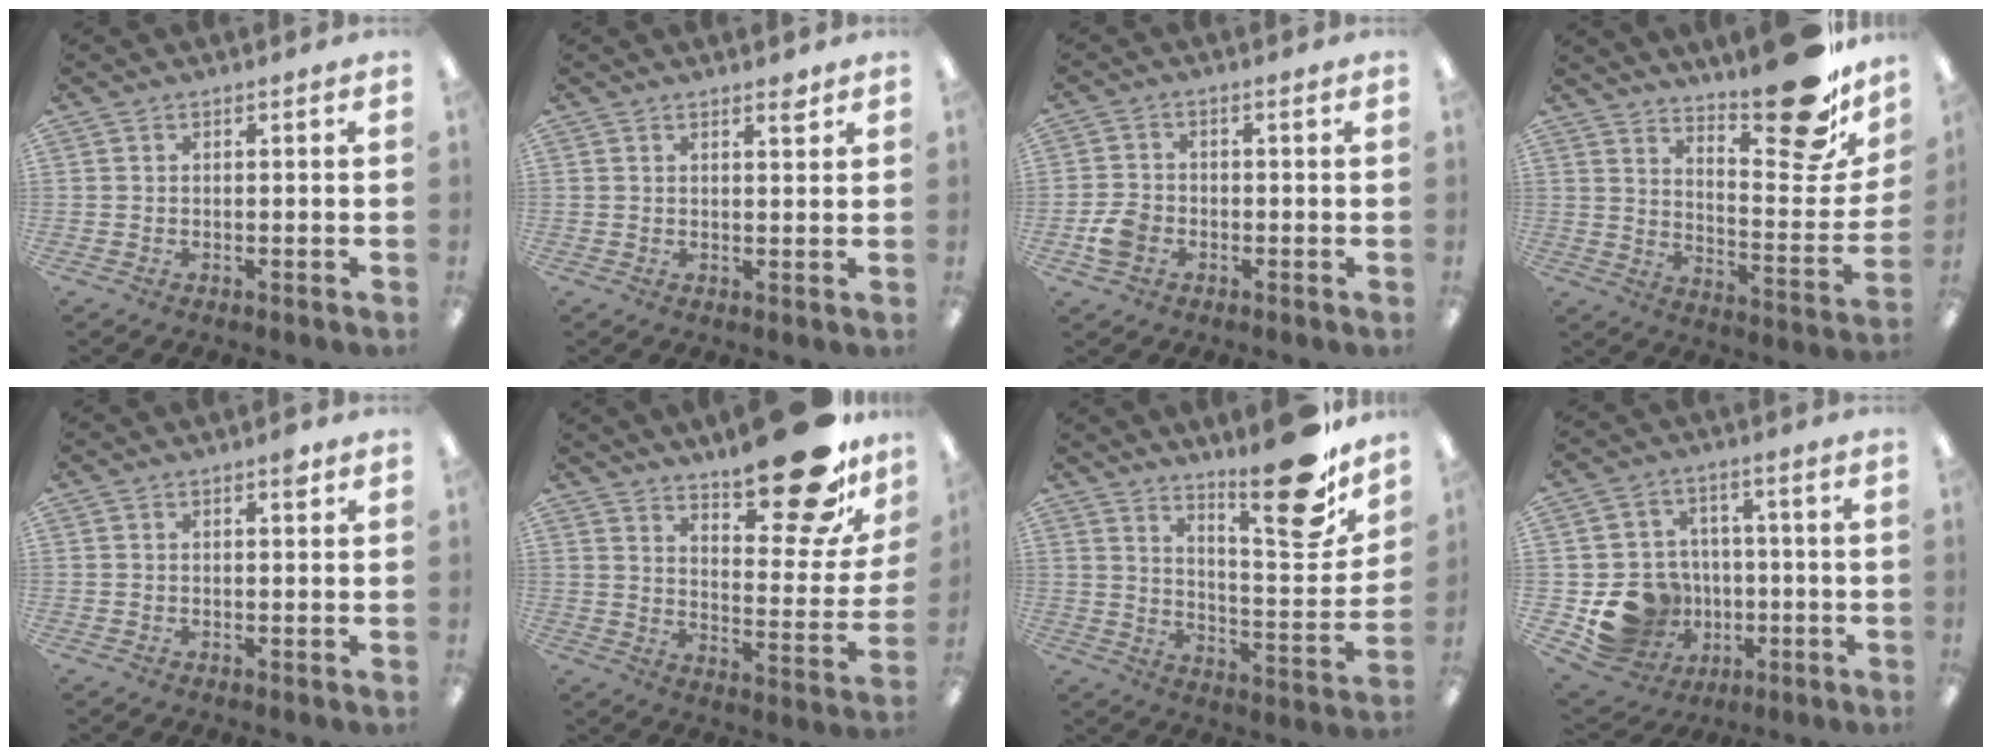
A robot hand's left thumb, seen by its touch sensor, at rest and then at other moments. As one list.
[{"total": 2.3, "force": [1.8, 0.5, 1.2], "torque": [-0.011, -0.007, 0.029]}, {"total": 4.9, "force": [-1.8, 3.7, 2.6], "torque": [-0.054, 0.007, -0.033]}, {"total": 19.6, "force": [15.5, 5.9, 10.5], "torque": [-0.118, -0.131, 0.252]}, {"total": 2.2, "force": [1.2, 0.7, 1.7], "torque": [-0.020, -0.003, 0.017]}, {"total": 23.0, "force": [16.6, 7.8, 13.8], "torque": [-0.174, -0.115, 0.268]}, {"total": 18.9, "force": [14.4, 4.9, 11.3], "torque": [-0.146, -0.114, 0.228]}, {"total": 13.8, "force": [-3.6, 12.5, 4.7], "torque": [-0.101, 0.022, -0.042]}]